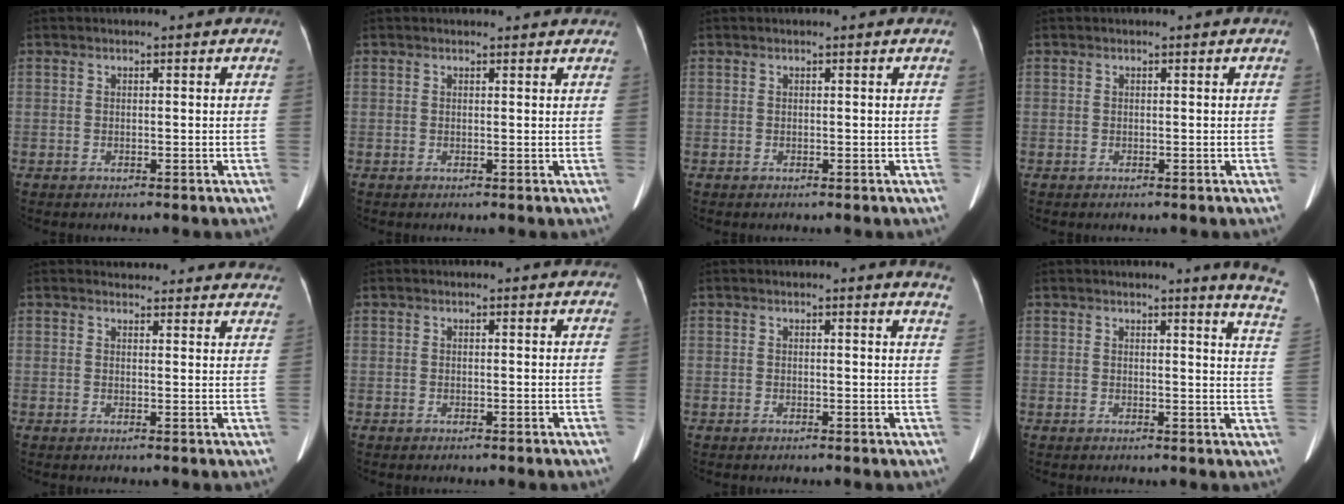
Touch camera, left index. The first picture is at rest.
{"total": 4.0, "force": [3.7, 1.1, 0.9], "torque": [-0.008, 0.013, 0.034]}
{"total": 0.0}
{"total": 0.0}
{"total": 16.8, "force": [16.1, 3.9, 2.7], "torque": [-0.013, -0.027, 0.165]}
{"total": 3.2, "force": [3.0, 1.0, 0.7], "torque": [-0.009, 0.015, 0.023]}
{"total": 4.4, "force": [4.3, -0.1, 1.1], "torque": [-0.011, -0.022, 0.018]}
{"total": 8.1, "force": [7.4, -1.2, 3.0], "torque": [-0.029, -0.075, 0.052]}